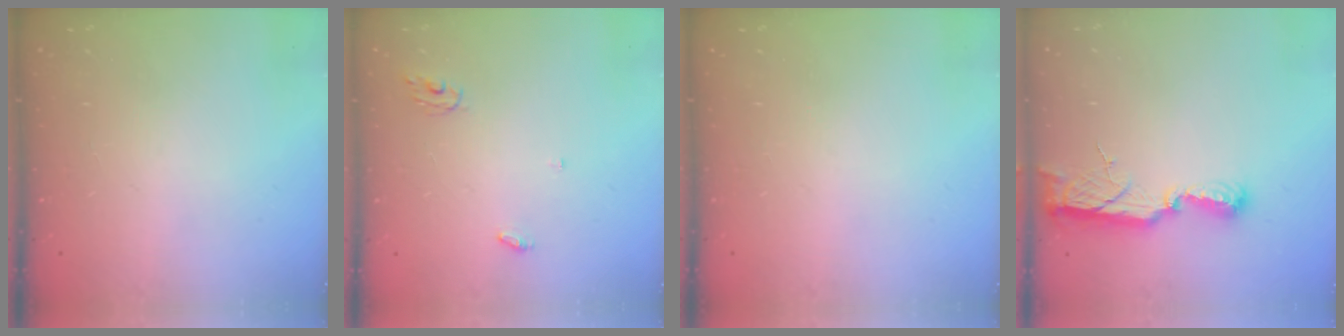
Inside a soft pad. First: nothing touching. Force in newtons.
{"total": 3.7, "press": 3.7, "slide": 0.2}
{"total": 0.0}
{"total": 9.5, "press": 9.2, "slide": 2.7}